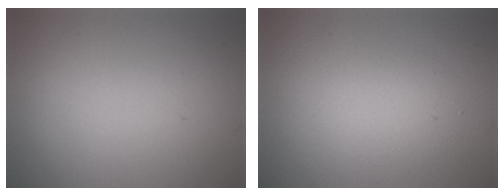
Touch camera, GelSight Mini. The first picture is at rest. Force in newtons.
{"total": 2.7, "press": 2.7, "slide": 0.1}